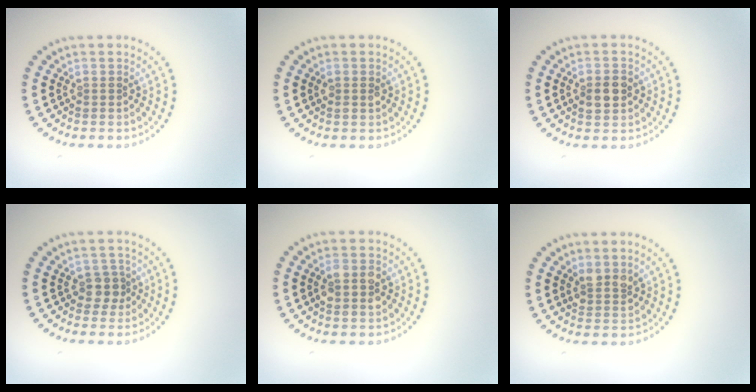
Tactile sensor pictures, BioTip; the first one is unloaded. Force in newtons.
{"total": 1.1, "press": 1.1, "slide": 0.4}
{"total": 2.8, "press": 2.8, "slide": 0.0}
{"total": 1.9, "press": 1.6, "slide": 1.0}
{"total": 2.9, "press": 2.8, "slide": 0.3}
{"total": 1.8, "press": 1.5, "slide": 1.0}